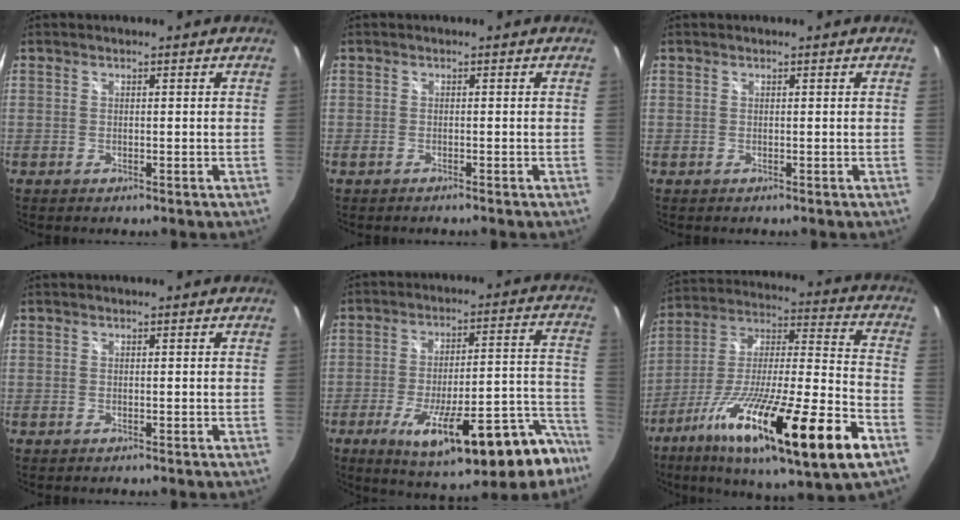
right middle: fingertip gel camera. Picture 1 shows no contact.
{"total": 1.0, "force": [-0.9, 0.1, 0.5], "torque": [-0.010, -0.003, -0.017]}
{"total": 0.0}
{"total": 0.0}
{"total": 23.3, "force": [-15.2, 6.4, 16.5], "torque": [-0.238, -0.011, -0.212]}
{"total": 30.1, "force": [-15.0, 3.5, 25.8], "torque": [-0.424, -0.059, -0.254]}